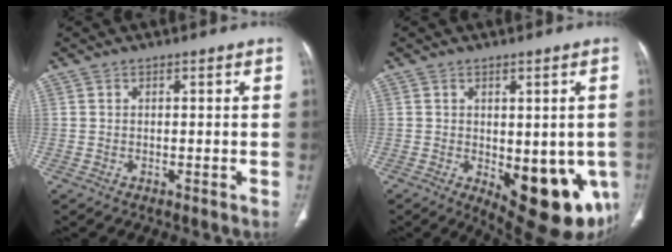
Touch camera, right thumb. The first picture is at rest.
{"total": 16.2, "force": [-4.6, 7.3, 13.7], "torque": [-0.131, -0.014, -0.036]}